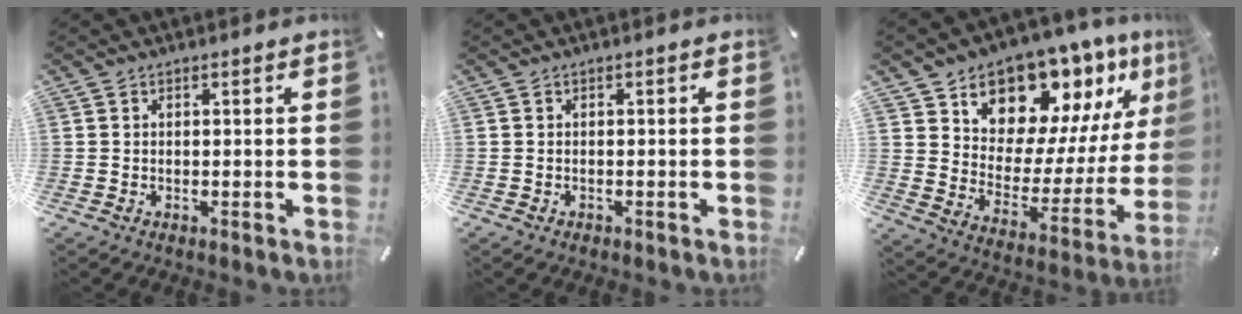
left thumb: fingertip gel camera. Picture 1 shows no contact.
{"total": 0.7, "force": [-0.3, 0.6, 0.2], "torque": [-0.003, 0.004, -0.009]}
{"total": 14.5, "force": [12.0, 7.7, 2.7], "torque": [-0.043, -0.130, 0.211]}